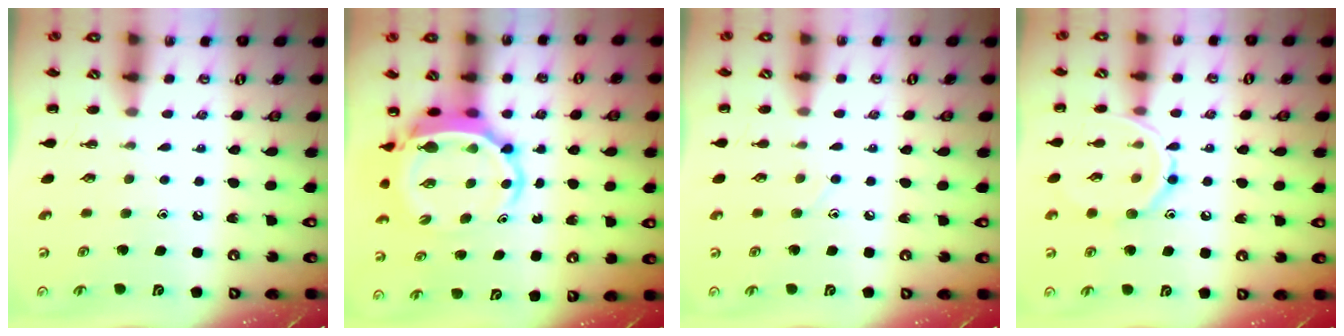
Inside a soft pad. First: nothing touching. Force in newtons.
{"total": 5.7, "press": 5.5, "slide": 1.3}
{"total": 4.0, "press": 3.7, "slide": 1.5}
{"total": 11.3, "press": 11.3, "slide": 0.6}